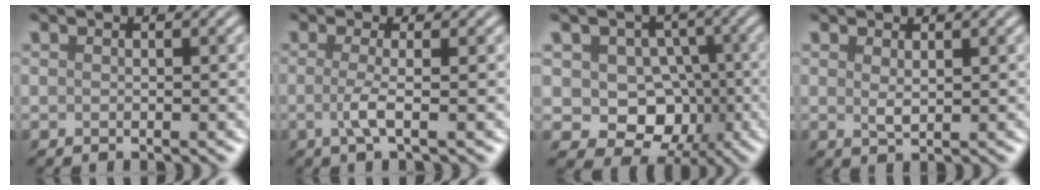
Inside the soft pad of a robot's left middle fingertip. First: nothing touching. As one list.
[{"total": 2.2, "force": [-0.5, 0.3, 2.2], "torque": [-0.049, -0.002, -0.013]}, {"total": 6.9, "force": [-0.2, 5.8, 3.7], "torque": [-0.029, 0.000, -0.022]}, {"total": 1.2, "force": [0.4, 0.5, 1.0], "torque": [-0.023, 0.000, 0.012]}]